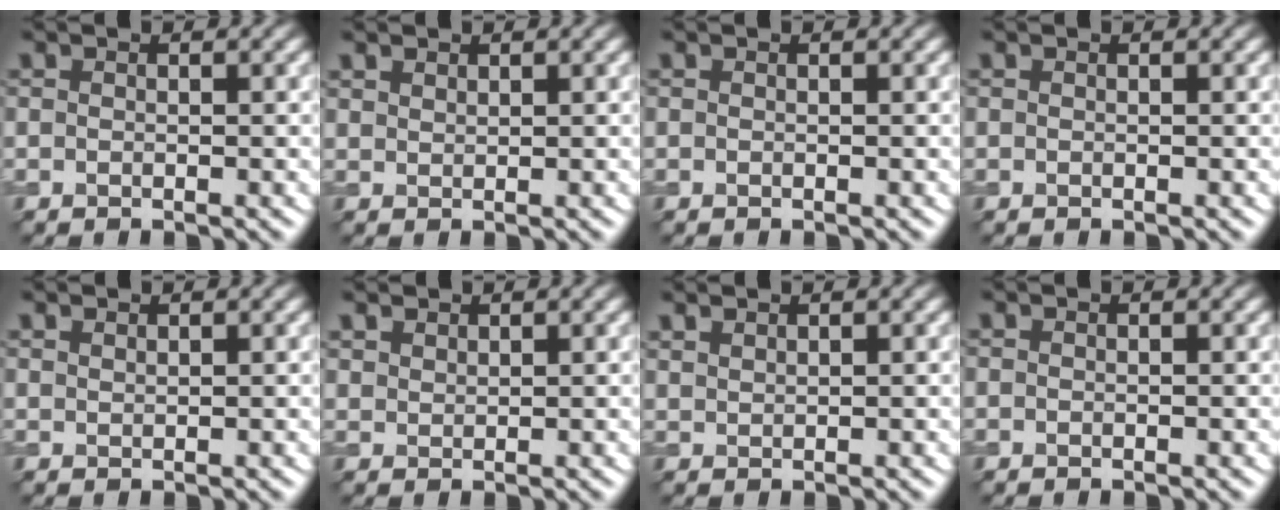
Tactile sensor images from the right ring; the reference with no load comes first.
{"total": 1.1, "force": [1.0, 0.4, 0.2], "torque": [-0.008, 0.000, 0.023]}
{"total": 0.0}
{"total": 0.0}
{"total": 0.7, "force": [0.7, 0.2, 0.1], "torque": [-0.003, 0.000, 0.016]}
{"total": 1.5, "force": [1.3, 0.8, 0.3], "torque": [-0.011, 0.001, 0.034]}
{"total": 1.2, "force": [1.1, 0.3, 0.3], "torque": [-0.009, 0.001, 0.026]}
{"total": 0.0}